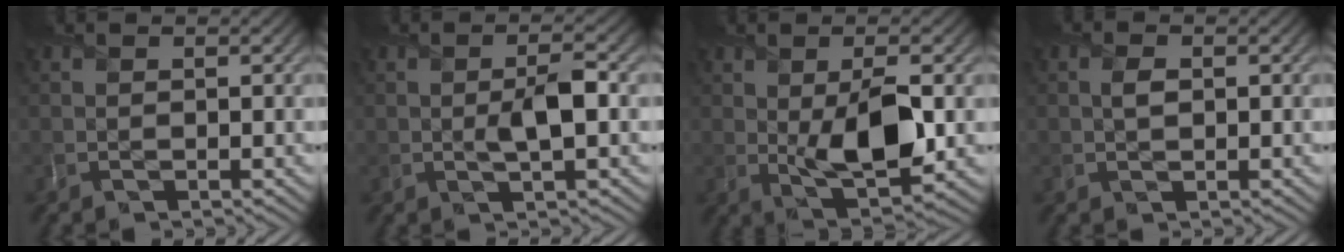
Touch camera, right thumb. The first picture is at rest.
{"total": 3.3, "force": [-0.2, 0.8, 3.2], "torque": [-0.058, 0.005, -0.004]}
{"total": 9.0, "force": [-0.1, 3.9, 8.1], "torque": [-0.146, -0.004, 0.002]}
{"total": 1.4, "force": [0.2, 0.8, 1.0], "torque": [-0.025, 0.001, 0.002]}